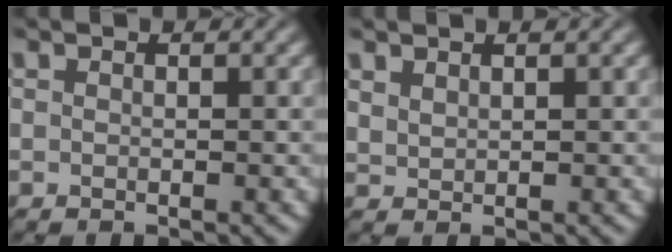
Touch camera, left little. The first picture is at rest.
{"total": 1.0, "force": [1.0, 0.2, 0.2], "torque": [-0.011, 0.000, 0.025]}